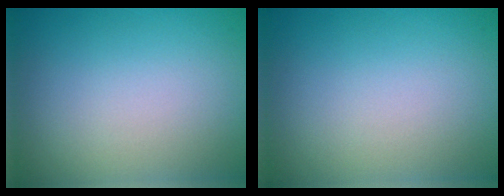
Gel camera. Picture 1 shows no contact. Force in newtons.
{"total": 0.0}